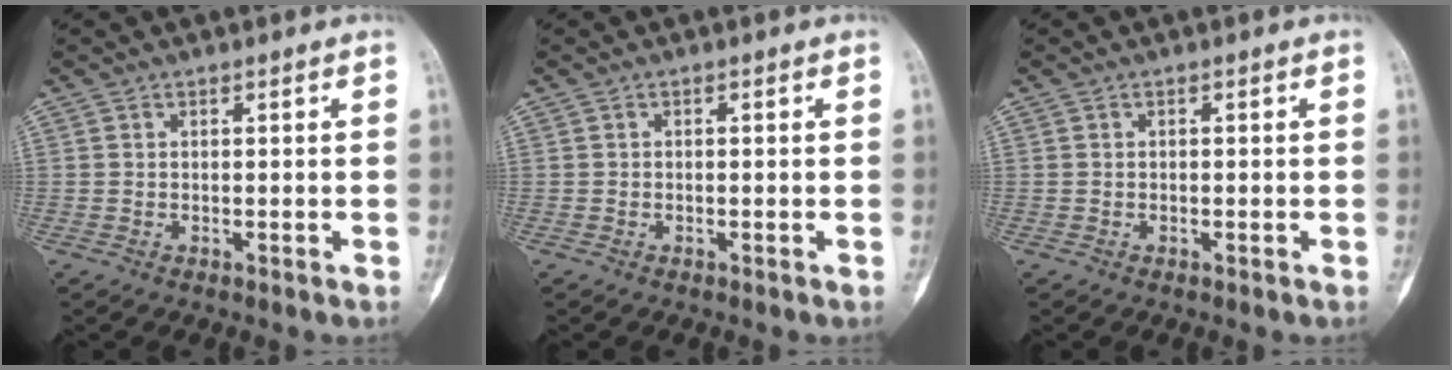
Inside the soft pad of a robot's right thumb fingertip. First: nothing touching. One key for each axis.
{"total": 0.0}
{"total": 0.0}